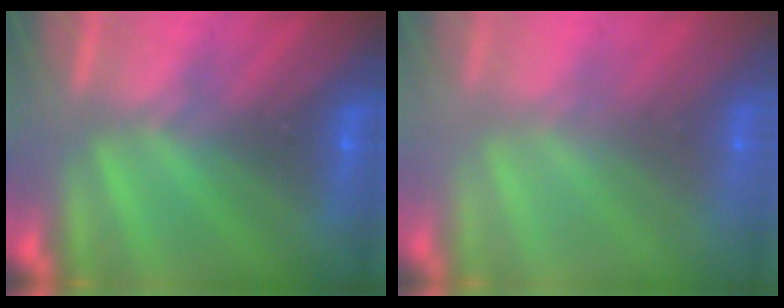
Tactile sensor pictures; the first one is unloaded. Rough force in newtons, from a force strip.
{"total": 7.6}